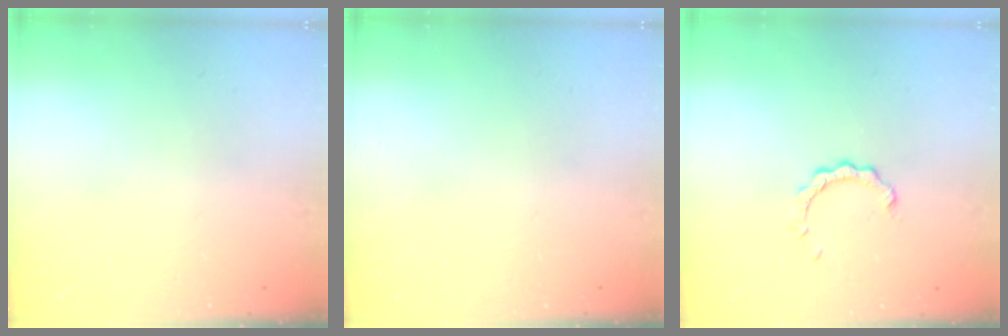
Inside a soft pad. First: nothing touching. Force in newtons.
{"total": 0.0}
{"total": 2.4, "press": 2.4, "slide": 0.2}